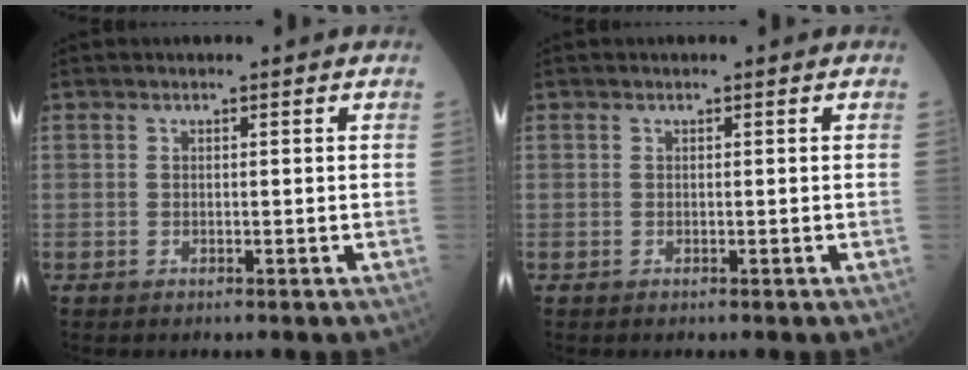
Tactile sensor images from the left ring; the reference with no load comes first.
{"total": 0.0}